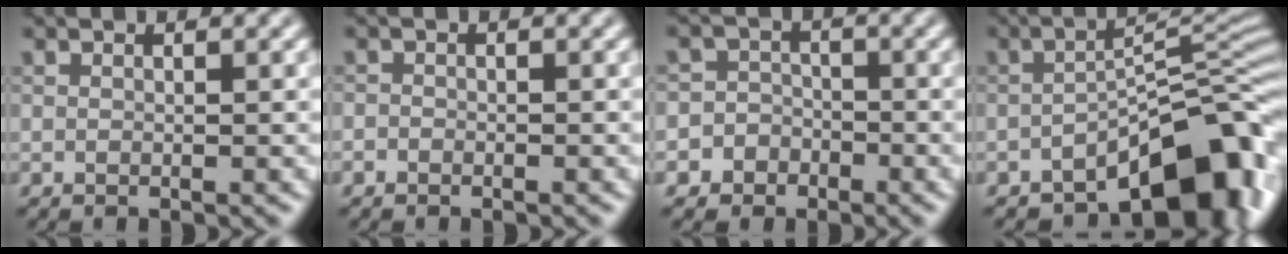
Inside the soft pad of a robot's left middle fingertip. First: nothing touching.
{"total": 0.6, "force": [-0.5, 0.4, 0.1], "torque": [0.002, -0.003, -0.008]}
{"total": 4.8, "force": [-2.5, 4.2, 0.0], "torque": [0.033, -0.001, -0.061]}
{"total": 10.3, "force": [-6.1, 4.2, 7.2], "torque": [-0.077, 0.009, -0.104]}